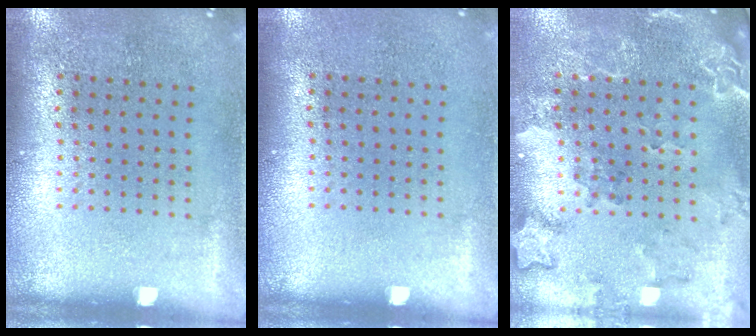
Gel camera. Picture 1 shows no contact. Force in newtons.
{"total": 0.0}
{"total": 2.0, "press": 1.9, "slide": 0.7}